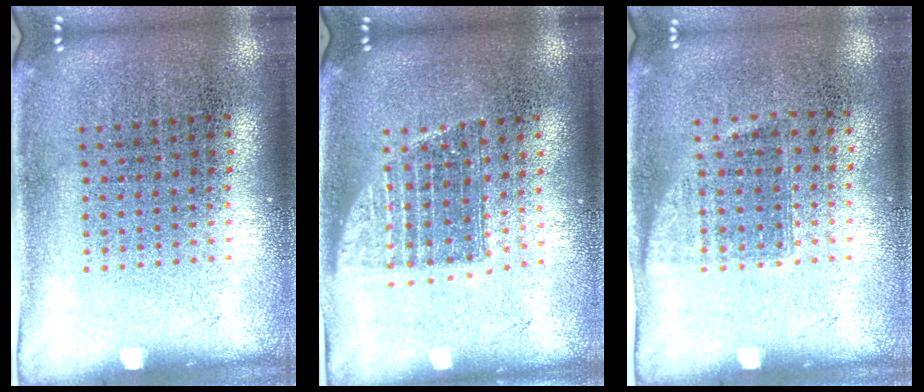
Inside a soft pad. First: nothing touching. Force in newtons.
{"total": 1.2, "press": 1.0, "slide": 0.7}
{"total": 0.9, "press": 0.8, "slide": 0.4}